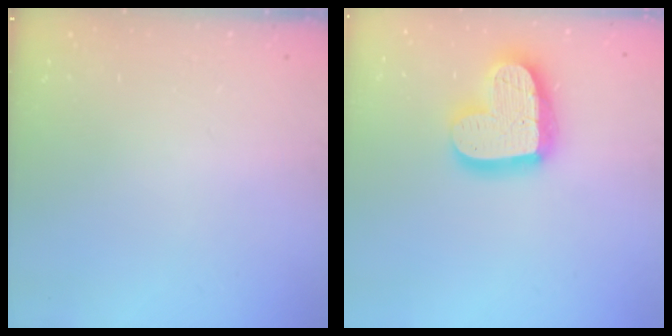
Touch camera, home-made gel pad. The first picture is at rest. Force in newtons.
{"total": 19.6, "press": 19.5, "slide": 1.4}